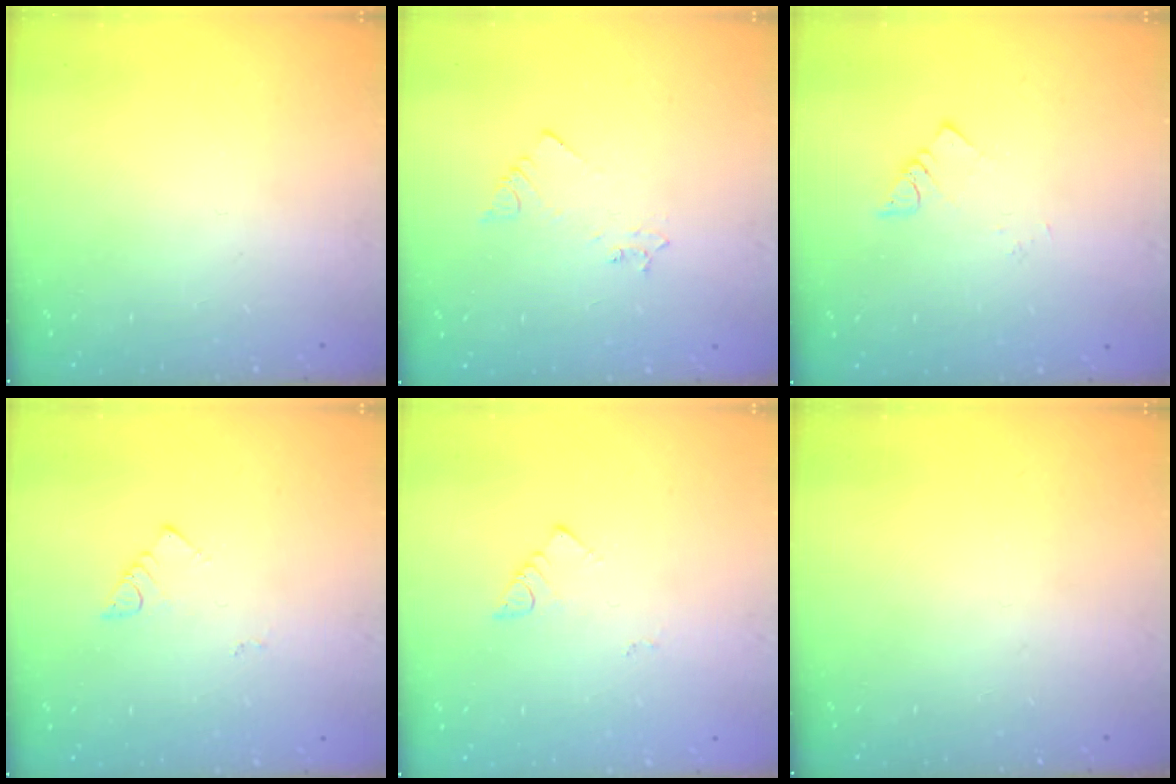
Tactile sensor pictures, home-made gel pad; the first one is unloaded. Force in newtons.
{"total": 2.1, "press": 2.1, "slide": 0.3}
{"total": 1.9, "press": 1.9, "slide": 0.1}
{"total": 2.7, "press": 2.7, "slide": 0.6}
{"total": 2.7, "press": 2.7, "slide": 0.6}
{"total": 0.0}